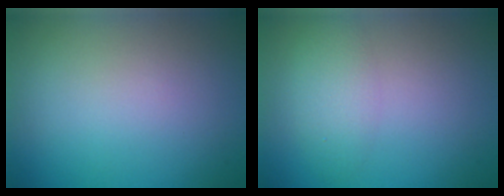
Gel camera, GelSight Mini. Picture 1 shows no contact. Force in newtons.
{"total": 2.6, "press": 2.6, "slide": 0.2}